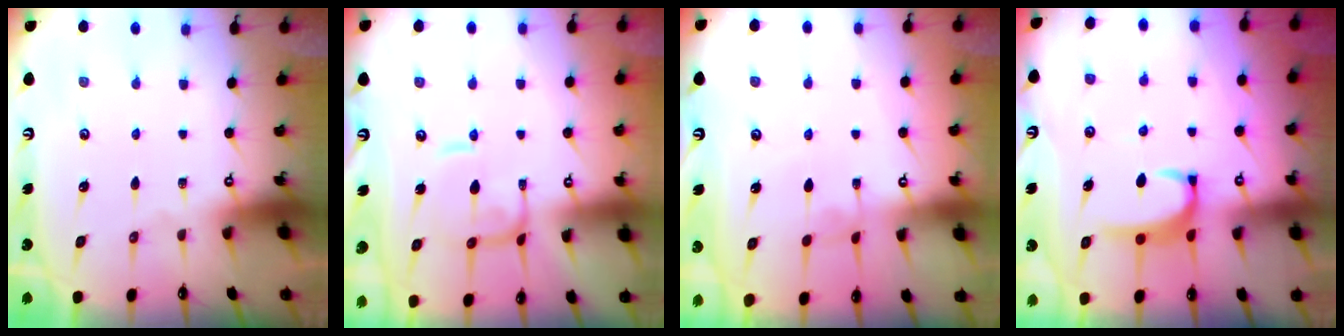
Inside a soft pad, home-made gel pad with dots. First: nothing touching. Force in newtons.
{"total": 3.9, "press": 3.8, "slide": 0.7}
{"total": 1.4, "press": 1.3, "slide": 0.4}
{"total": 3.1, "press": 3.1, "slide": 0.4}